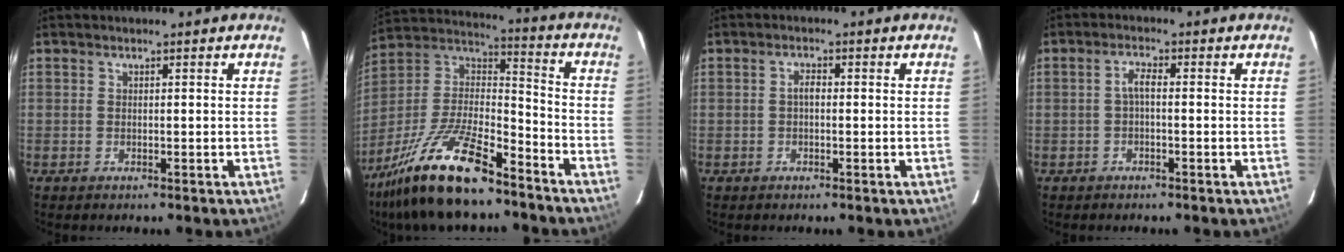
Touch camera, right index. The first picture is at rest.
{"total": 21.1, "force": [-14.8, 6.1, 13.7], "torque": [-0.282, -0.010, -0.264]}
{"total": 1.5, "force": [-0.2, 0.7, 1.3], "torque": [-0.024, 0.008, -0.006]}
{"total": 2.1, "force": [-0.5, 0.5, 2.0], "torque": [-0.041, 0.008, -0.009]}